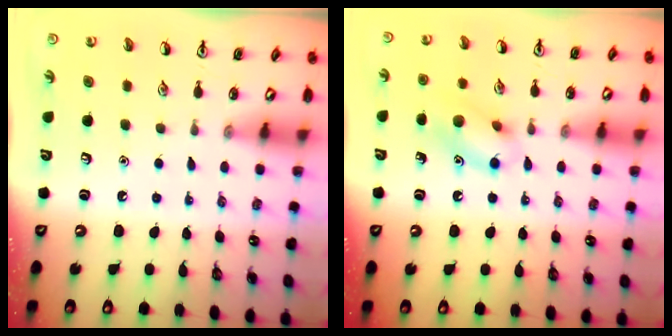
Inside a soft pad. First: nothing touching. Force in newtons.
{"total": 11.3, "press": 11.2, "slide": 1.9}